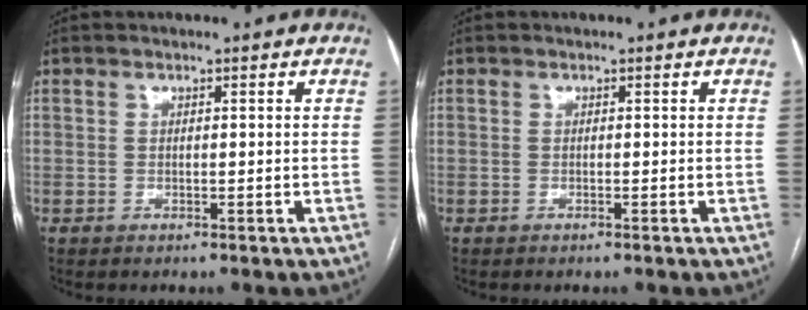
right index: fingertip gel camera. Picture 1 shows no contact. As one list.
[{"total": 0.0}]